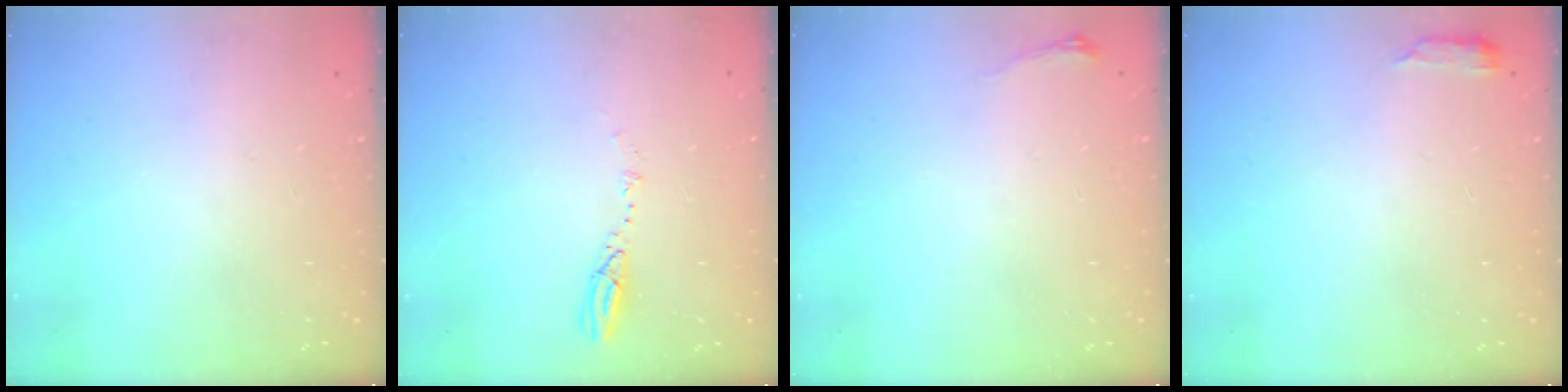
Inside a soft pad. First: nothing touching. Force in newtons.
{"total": 5.2, "press": 5.2, "slide": 0.4}
{"total": 3.1, "press": 3.0, "slide": 0.9}
{"total": 2.6, "press": 2.6, "slide": 0.5}